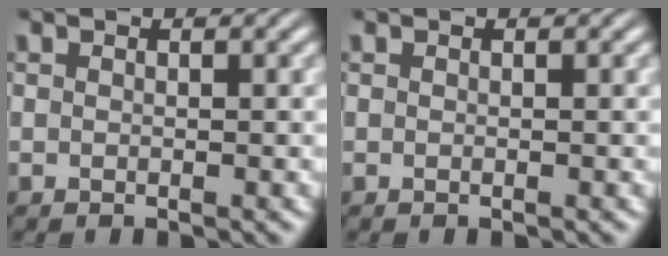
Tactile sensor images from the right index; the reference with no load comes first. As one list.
[{"total": 0.0}]